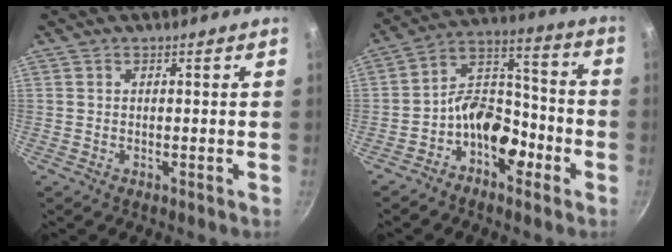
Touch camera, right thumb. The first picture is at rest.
{"total": 11.7, "force": [-5.4, 7.4, 7.3], "torque": [-0.075, 0.073, -0.104]}